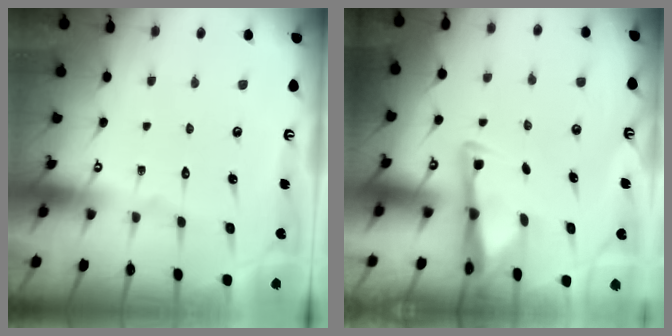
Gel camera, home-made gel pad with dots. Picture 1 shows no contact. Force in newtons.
{"total": 3.0, "press": 3.0, "slide": 0.4}